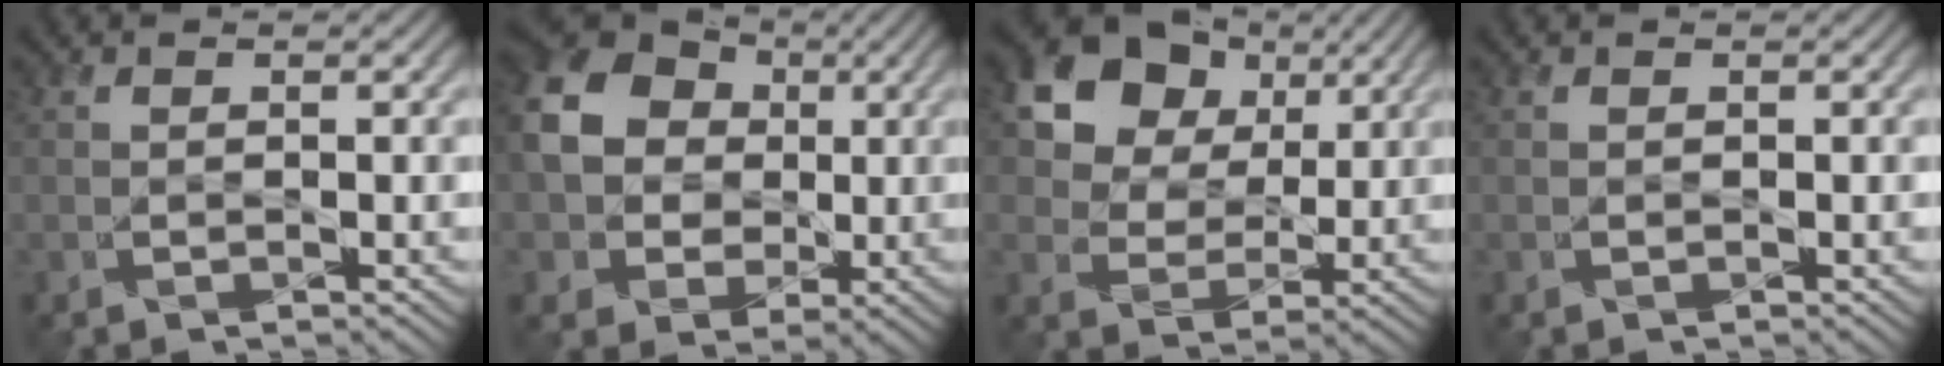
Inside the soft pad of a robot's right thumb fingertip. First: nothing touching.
{"total": 15.5, "force": [1.8, 13.5, 7.3], "torque": [-0.219, 0.014, 0.022]}
{"total": 15.0, "force": [7.3, 10.9, 7.2], "torque": [-0.191, 0.040, 0.160]}
{"total": 0.0}